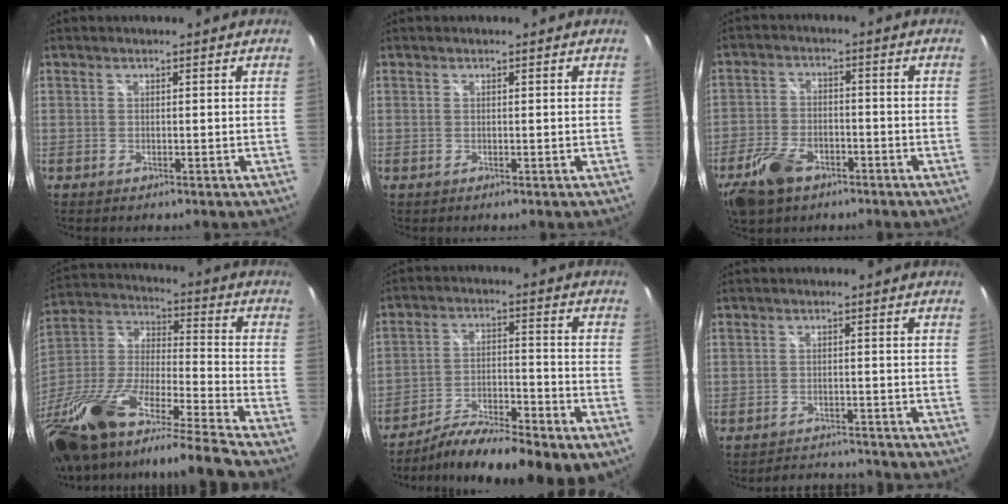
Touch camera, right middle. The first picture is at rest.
{"total": 0.0}
{"total": 9.7, "force": [-6.0, 5.6, 5.2], "torque": [-0.134, -0.002, -0.110]}
{"total": 29.7, "force": [-20.3, 4.0, 21.3], "torque": [-0.366, -0.058, -0.353]}
{"total": 16.5, "force": [-12.8, 2.6, 10.2], "torque": [-0.179, -0.035, -0.202]}
{"total": 6.0, "force": [-5.8, 1.3, 0.8], "torque": [-0.026, 0.012, -0.084]}